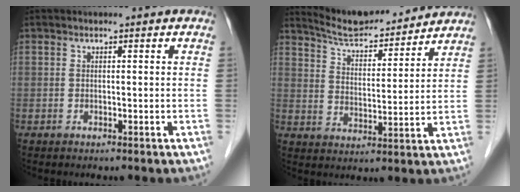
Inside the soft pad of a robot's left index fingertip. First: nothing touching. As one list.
[{"total": 11.9, "force": [11.4, 1.5, 3.1], "torque": [-0.056, 0.009, 0.184]}]